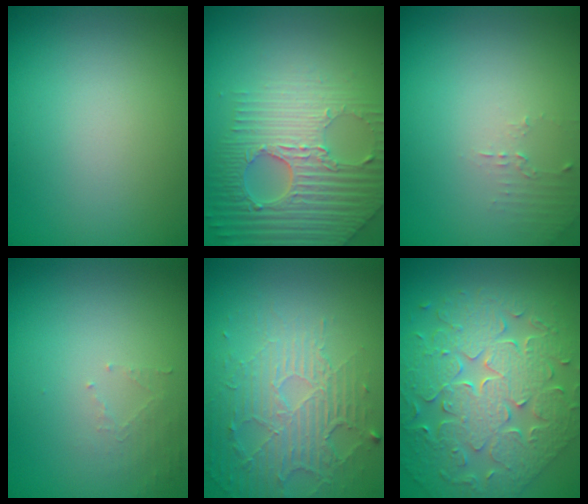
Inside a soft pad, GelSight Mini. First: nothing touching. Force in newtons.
{"total": 7.3, "press": 5.4, "slide": 4.9}
{"total": 1.2, "press": 1.2, "slide": 0.4}
{"total": 1.4, "press": 1.3, "slide": 0.3}
{"total": 5.7, "press": 3.4, "slide": 4.6}
{"total": 9.5, "press": 6.7, "slide": 6.6}